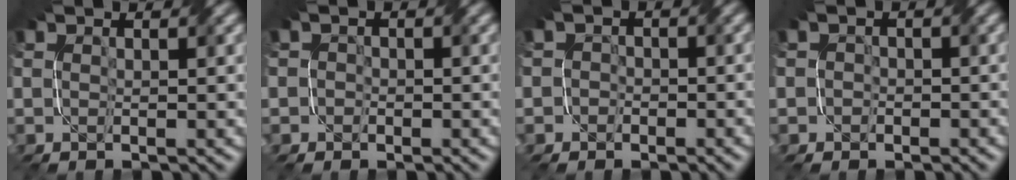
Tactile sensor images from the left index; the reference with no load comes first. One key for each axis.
{"total": 2.0, "fx": 0.1, "fy": 2.0, "fz": 0.4, "tx": 0.007, "ty": 0.007, "tz": -0.015}
{"total": 2.8, "fx": -0.5, "fy": 2.7, "fz": 0.5, "tx": 0.010, "ty": 0.011, "tz": -0.031}
{"total": 1.8, "fx": -0.2, "fy": 1.7, "fz": 0.3, "tx": 0.010, "ty": 0.002, "tz": -0.009}